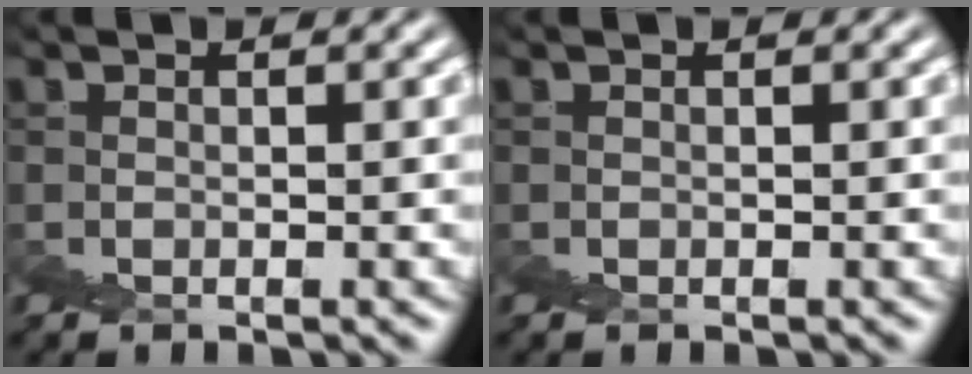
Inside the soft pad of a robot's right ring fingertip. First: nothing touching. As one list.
[{"total": 0.0}]